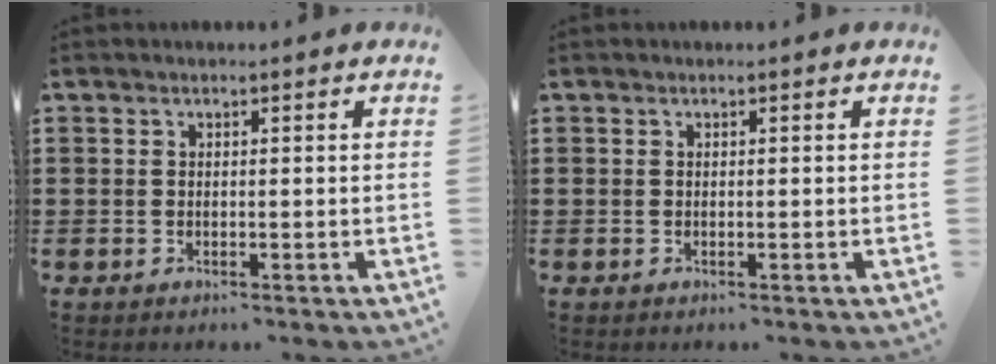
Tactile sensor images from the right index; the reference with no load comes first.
{"total": 0.0}